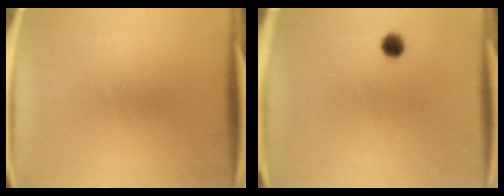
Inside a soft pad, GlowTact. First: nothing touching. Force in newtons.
{"total": 2.4}